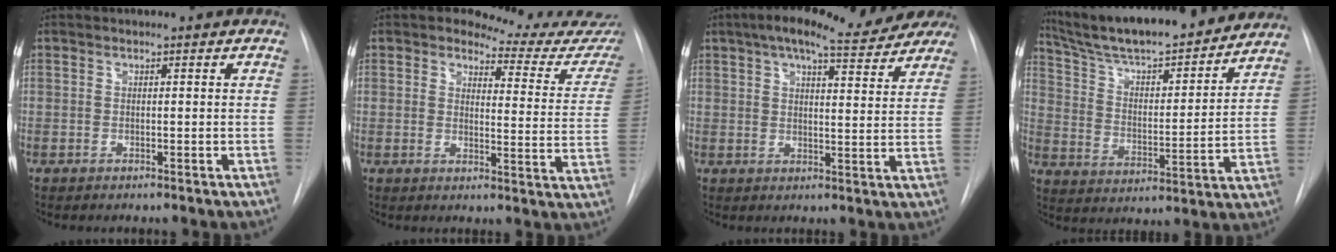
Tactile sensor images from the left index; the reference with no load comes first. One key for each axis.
{"total": 13.0, "fx": 12.3, "fy": 2.9, "fz": 3.1, "tx": -0.018, "ty": -0.065, "tz": 0.118}
{"total": 17.2, "fx": 14.3, "fy": 4.0, "fz": 8.6, "tx": -0.127, "ty": 0.027, "tz": 0.179}
{"total": 24.1, "fx": 21.4, "fy": 3.7, "fz": 10.4, "tx": -0.173, "ty": -0.001, "tz": 0.315}